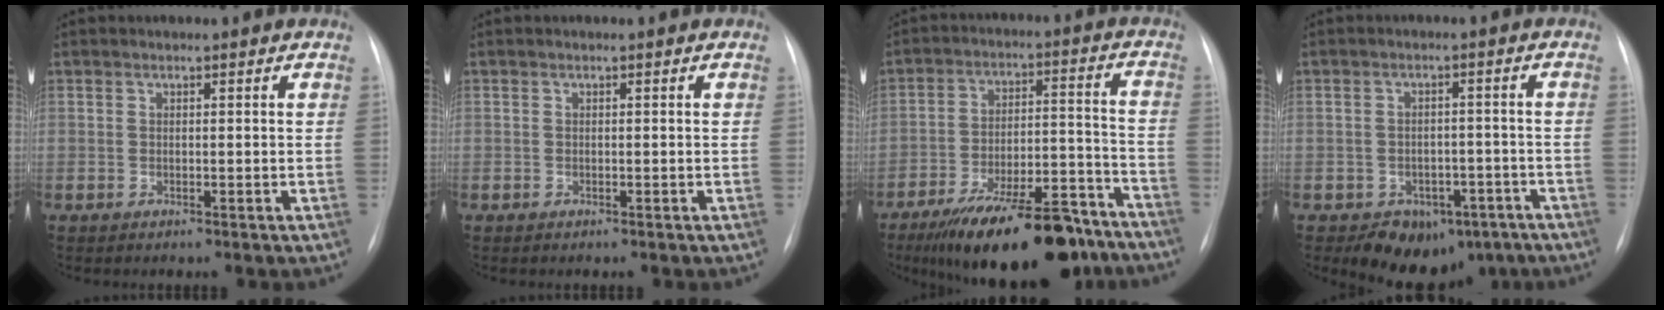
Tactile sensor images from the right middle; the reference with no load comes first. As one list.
[{"total": 0.0}, {"total": 21.2, "force": [-16.5, 5.7, 12.0], "torque": [-0.147, 0.020, -0.255]}, {"total": 8.9, "force": [-5.8, 5.7, 3.7], "torque": [-0.035, 0.021, -0.074]}]